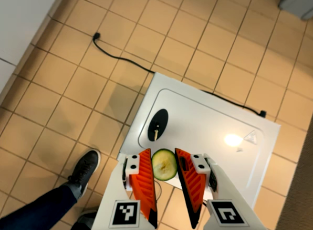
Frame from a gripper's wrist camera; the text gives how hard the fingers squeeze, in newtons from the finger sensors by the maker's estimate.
{"total": 5.9, "left": 6.0, "right": 5.9}